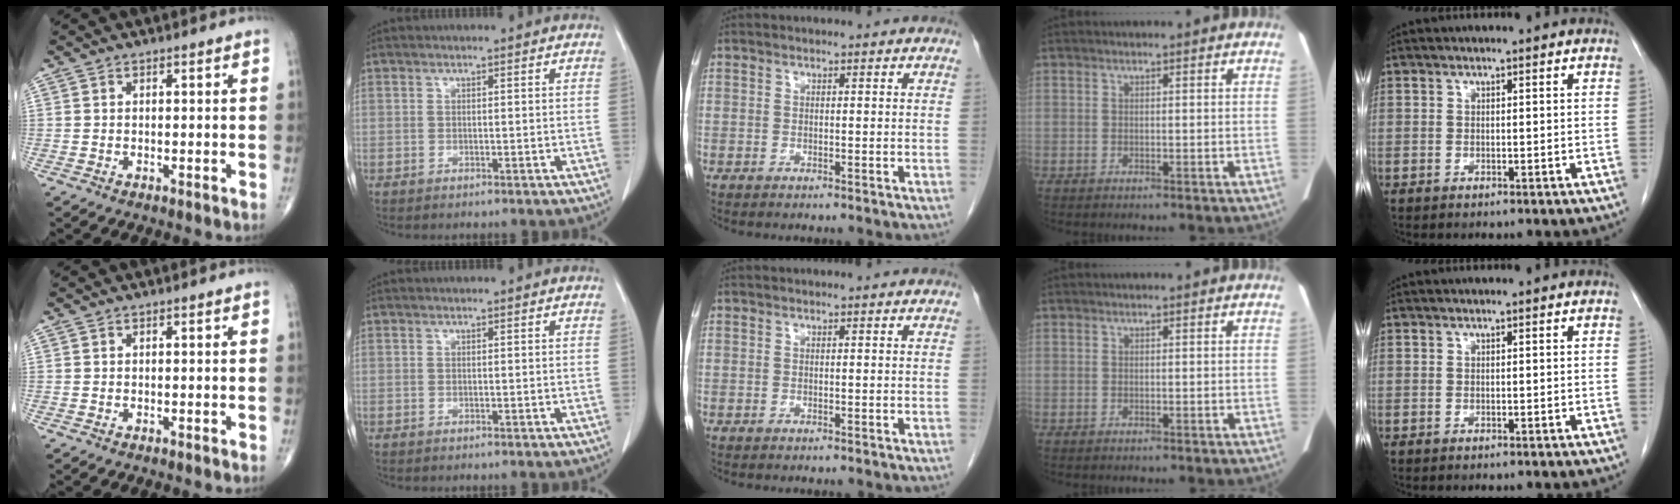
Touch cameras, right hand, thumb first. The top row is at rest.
{}